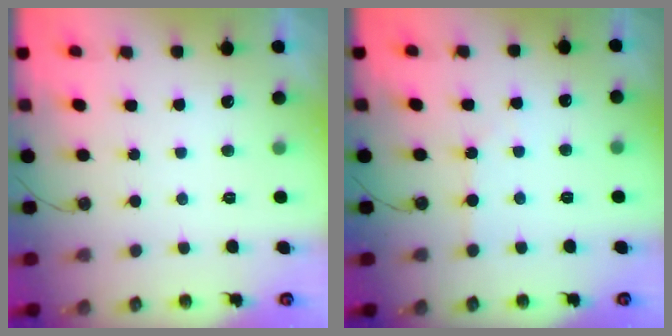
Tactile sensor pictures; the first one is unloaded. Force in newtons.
{"total": 3.1, "press": 3.1, "slide": 0.6}